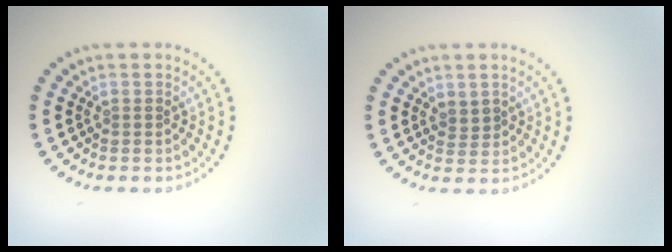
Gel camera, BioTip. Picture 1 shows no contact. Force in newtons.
{"total": 0.8, "press": 0.6, "slide": 0.6}